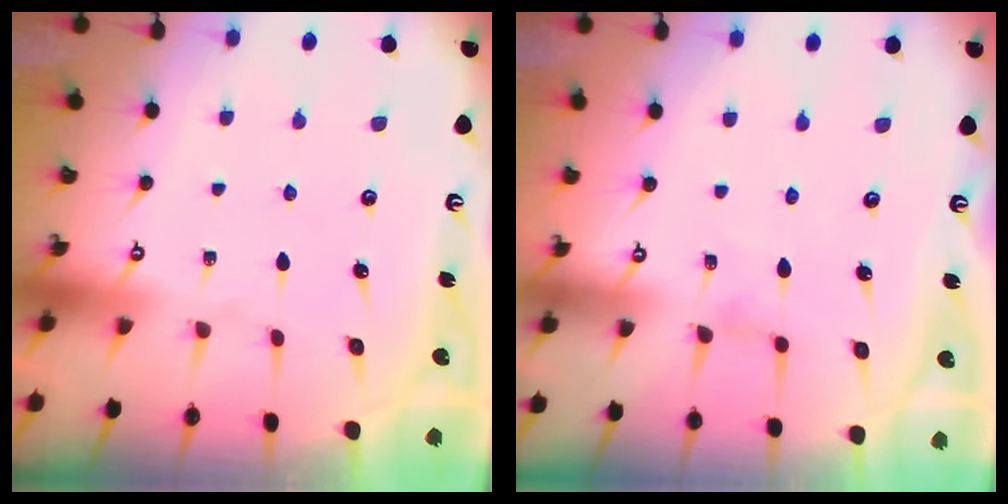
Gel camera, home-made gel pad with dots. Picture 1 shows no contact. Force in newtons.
{"total": 0.0}